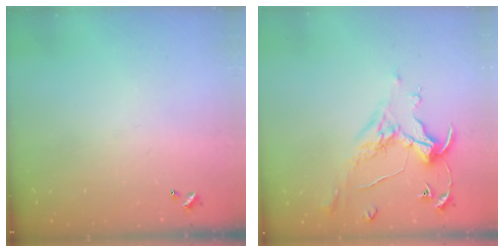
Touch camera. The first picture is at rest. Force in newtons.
{"total": 0.8, "press": 0.7, "slide": 0.5}